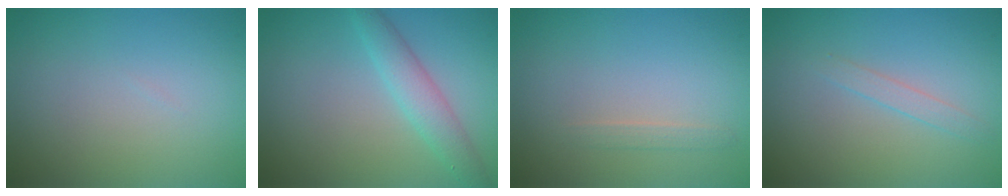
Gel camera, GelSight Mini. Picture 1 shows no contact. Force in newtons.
{"total": 2.9, "press": 2.9, "slide": 0.1}
{"total": 0.9, "press": 0.8, "slide": 0.1}
{"total": 1.1, "press": 1.1, "slide": 0.1}